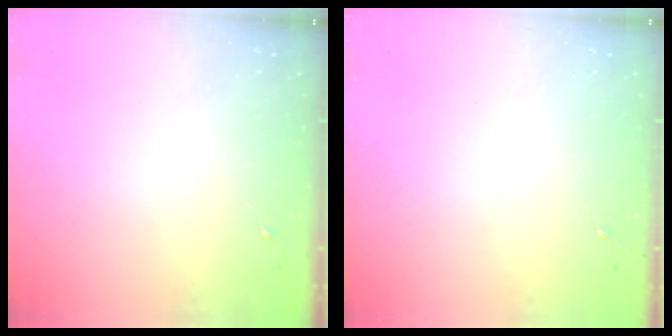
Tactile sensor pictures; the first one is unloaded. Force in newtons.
{"total": 0.0}